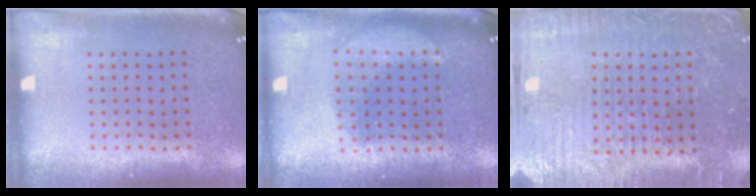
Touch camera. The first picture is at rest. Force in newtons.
{"total": 1.4, "press": 1.4, "slide": 0.2}
{"total": 3.9, "press": 3.8, "slide": 0.8}